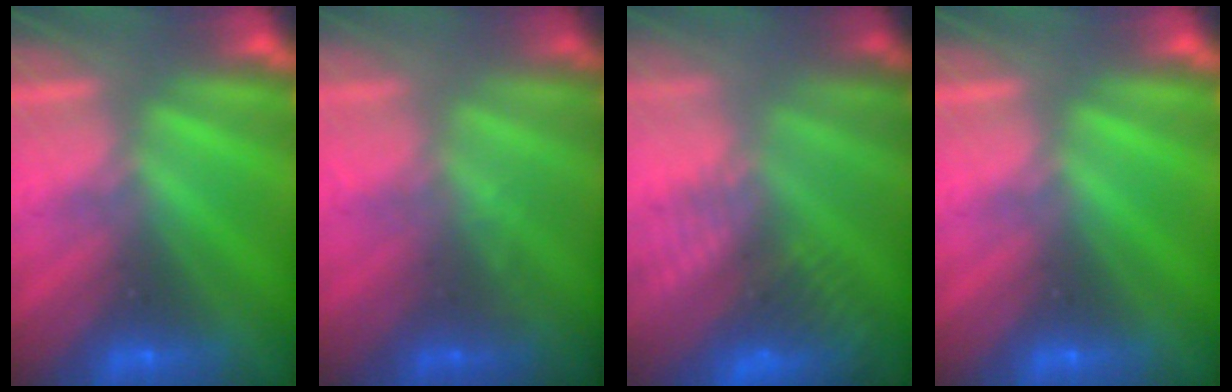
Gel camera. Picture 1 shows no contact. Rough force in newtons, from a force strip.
{"total": 1.4}
{"total": 8.2}
{"total": 0.0}